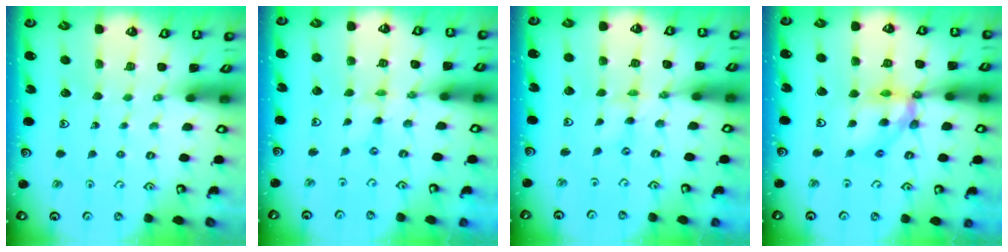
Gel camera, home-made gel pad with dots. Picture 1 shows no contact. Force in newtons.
{"total": 0.0}
{"total": 0.0}
{"total": 12.5, "press": 12.4, "slide": 1.5}